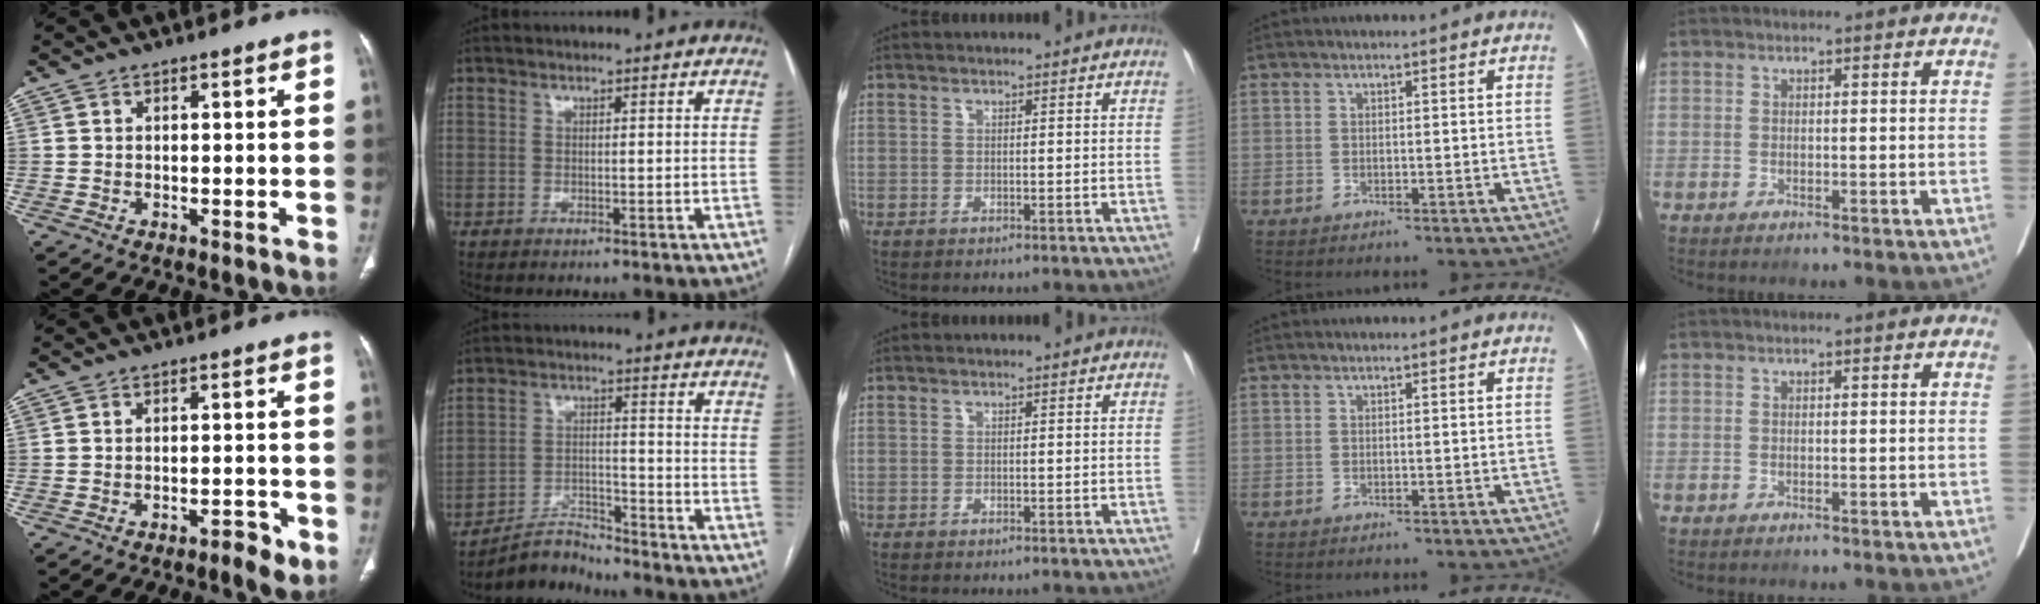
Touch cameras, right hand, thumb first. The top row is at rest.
{"thumb": {"total": 3.8, "force": [-2.3, 1.2, 2.8], "torque": [-0.036, 0.012, -0.030]}, "index": {"total": 5.1, "force": [-5.0, 0.7, -0.5], "torque": [0.010, 0.005, -0.086]}}